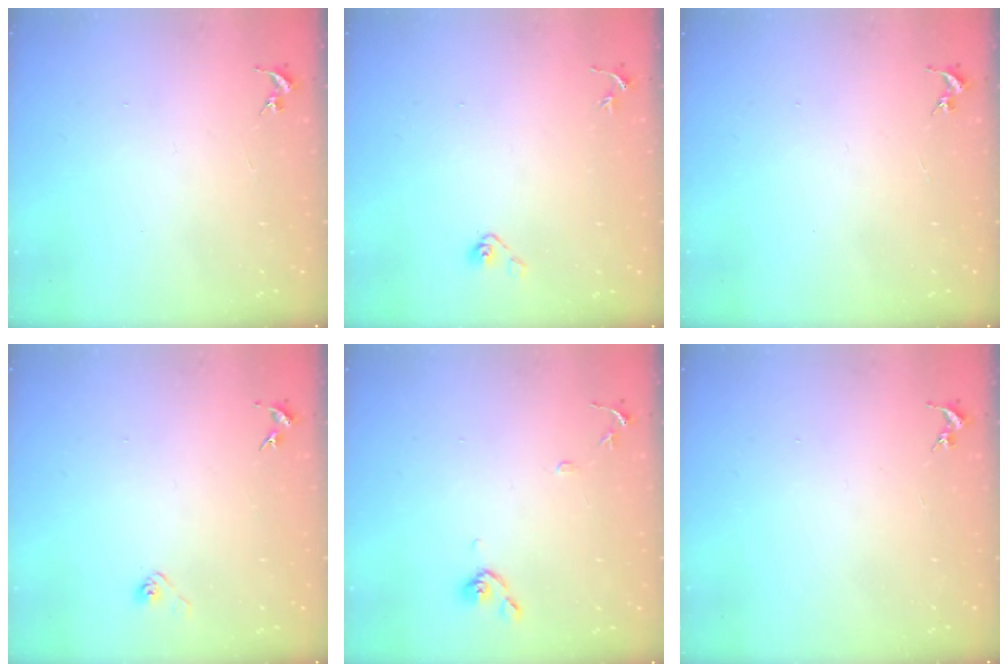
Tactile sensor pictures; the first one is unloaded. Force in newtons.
{"total": 4.1, "press": 3.7, "slide": 1.7}
{"total": 0.0}
{"total": 2.9, "press": 2.8, "slide": 0.8}
{"total": 8.6, "press": 8.6, "slide": 0.7}
{"total": 0.0}